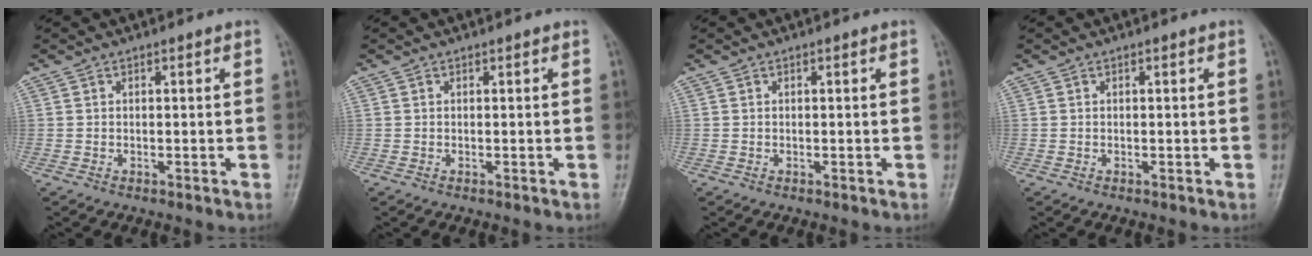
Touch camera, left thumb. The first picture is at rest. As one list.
[{"total": 0.0}, {"total": 0.0}, {"total": 0.0}]